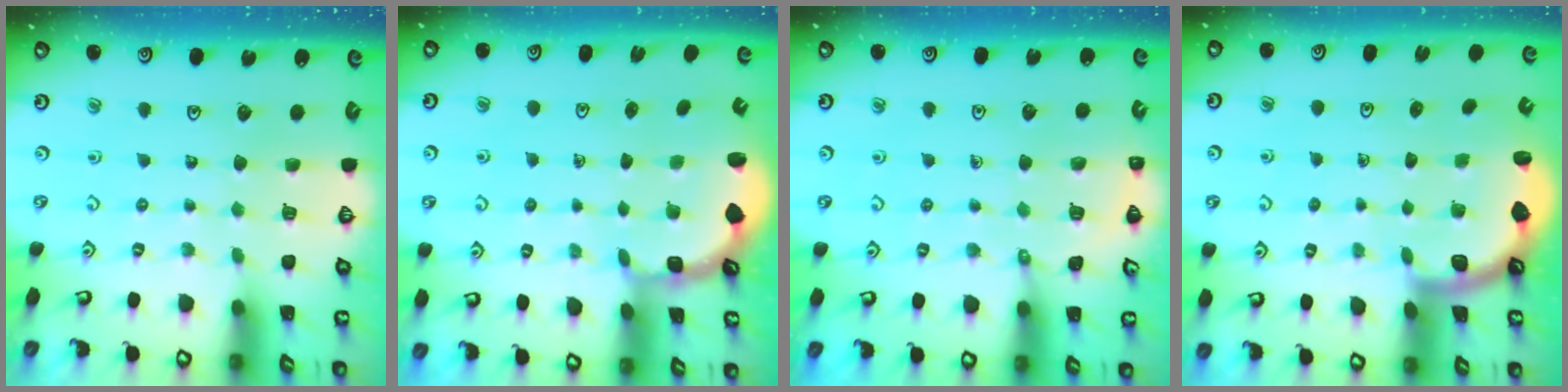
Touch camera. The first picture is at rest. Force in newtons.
{"total": 2.7, "press": 2.1, "slide": 1.7}
{"total": 8.2, "press": 7.9, "slide": 2.1}
{"total": 1.8, "press": 1.8, "slide": 0.1}